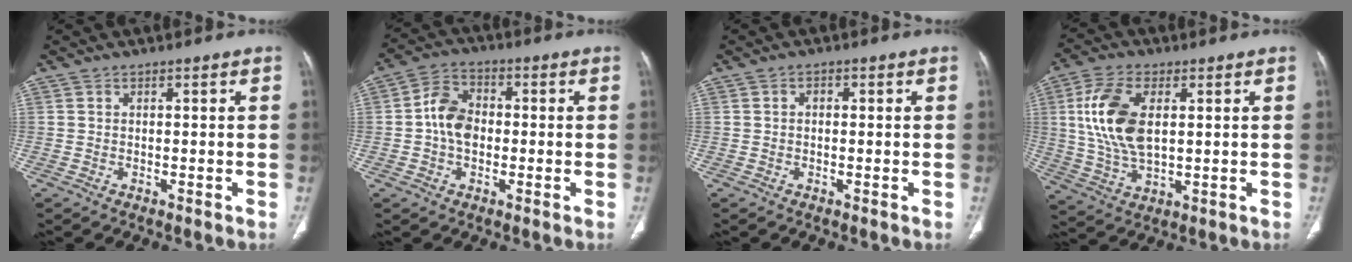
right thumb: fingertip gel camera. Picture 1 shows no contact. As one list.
[{"total": 7.6, "force": [-0.5, 5.6, 5.2], "torque": [-0.079, 0.020, -0.020]}, {"total": 1.0, "force": [0.0, 0.7, 0.7], "torque": [-0.006, 0.005, -0.004]}, {"total": 13.3, "force": [2.5, 7.0, 11.0], "torque": [-0.228, -0.004, 0.052]}]